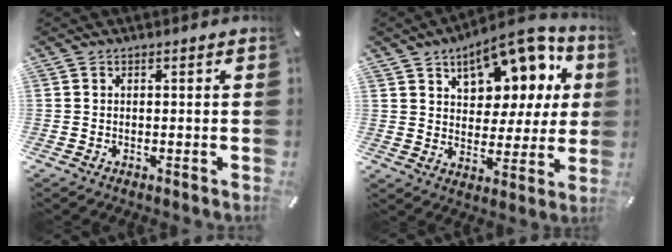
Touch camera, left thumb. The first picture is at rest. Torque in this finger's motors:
{"motor_torque": [0.94, 0.93, 1.87, -0.91, 0.15]}